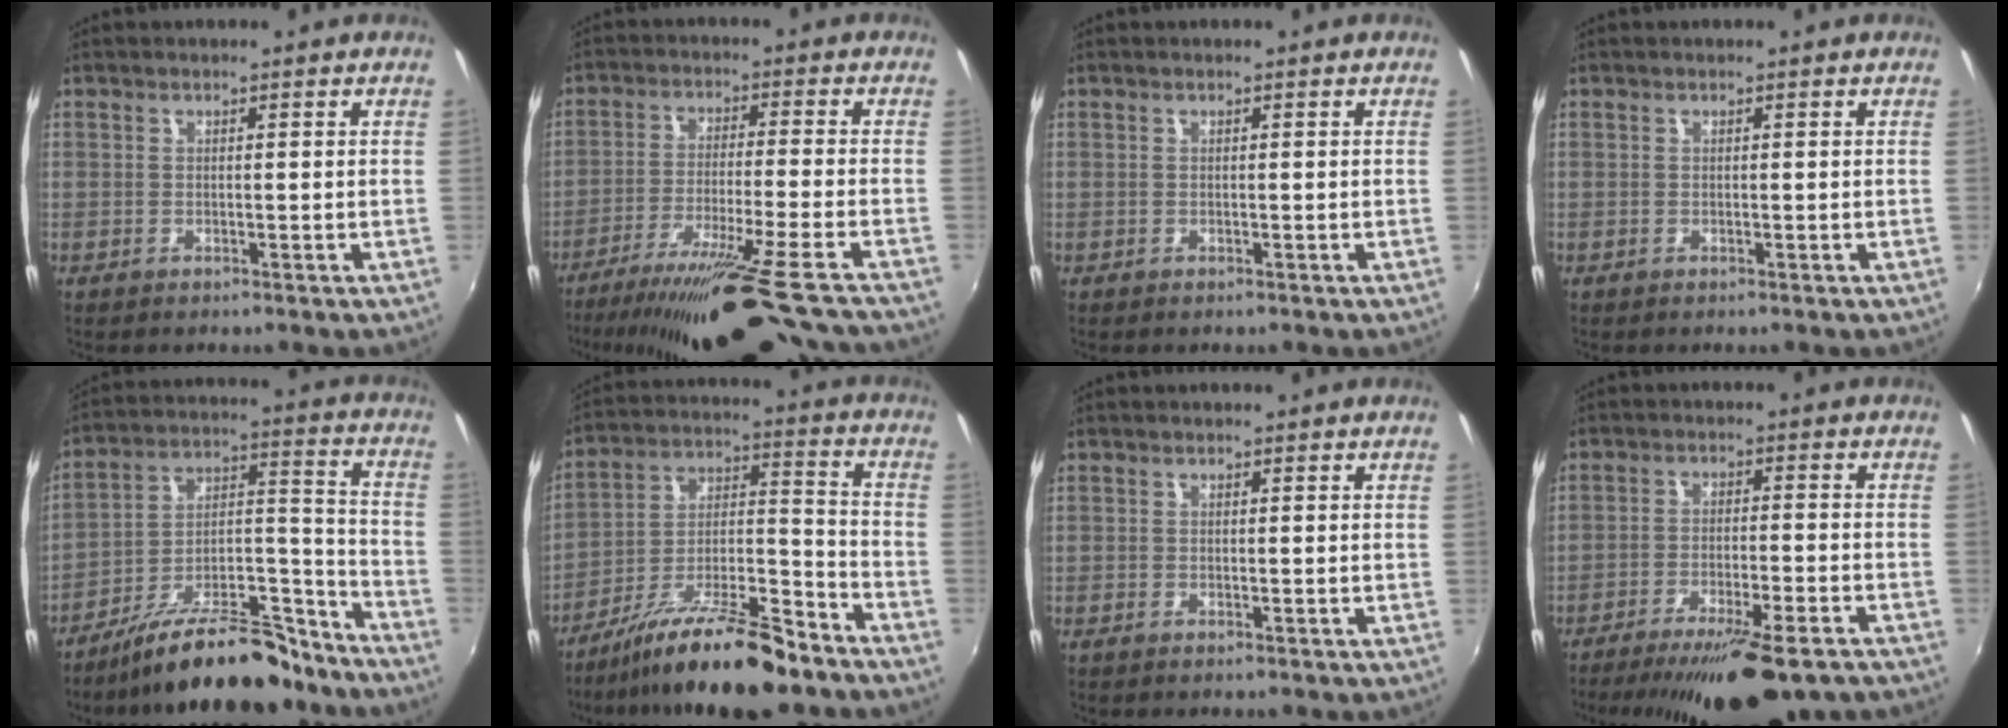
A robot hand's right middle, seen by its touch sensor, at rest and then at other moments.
{"total": 17.5, "force": [-15.0, -1.7, 8.7], "torque": [-0.162, -0.049, -0.240]}
{"total": 0.0}
{"total": 0.0}
{"total": 21.2, "force": [-16.8, 6.3, 11.3], "torque": [-0.184, 0.021, -0.250]}
{"total": 17.3, "force": [-12.7, 3.6, 11.2], "torque": [-0.199, -0.001, -0.210]}
{"total": 0.5, "force": [-0.4, 0.0, 0.3], "torque": [-0.005, -0.002, -0.010]}
{"total": 16.1, "force": [-12.4, 3.1, 9.8], "torque": [-0.177, -0.032, -0.183]}